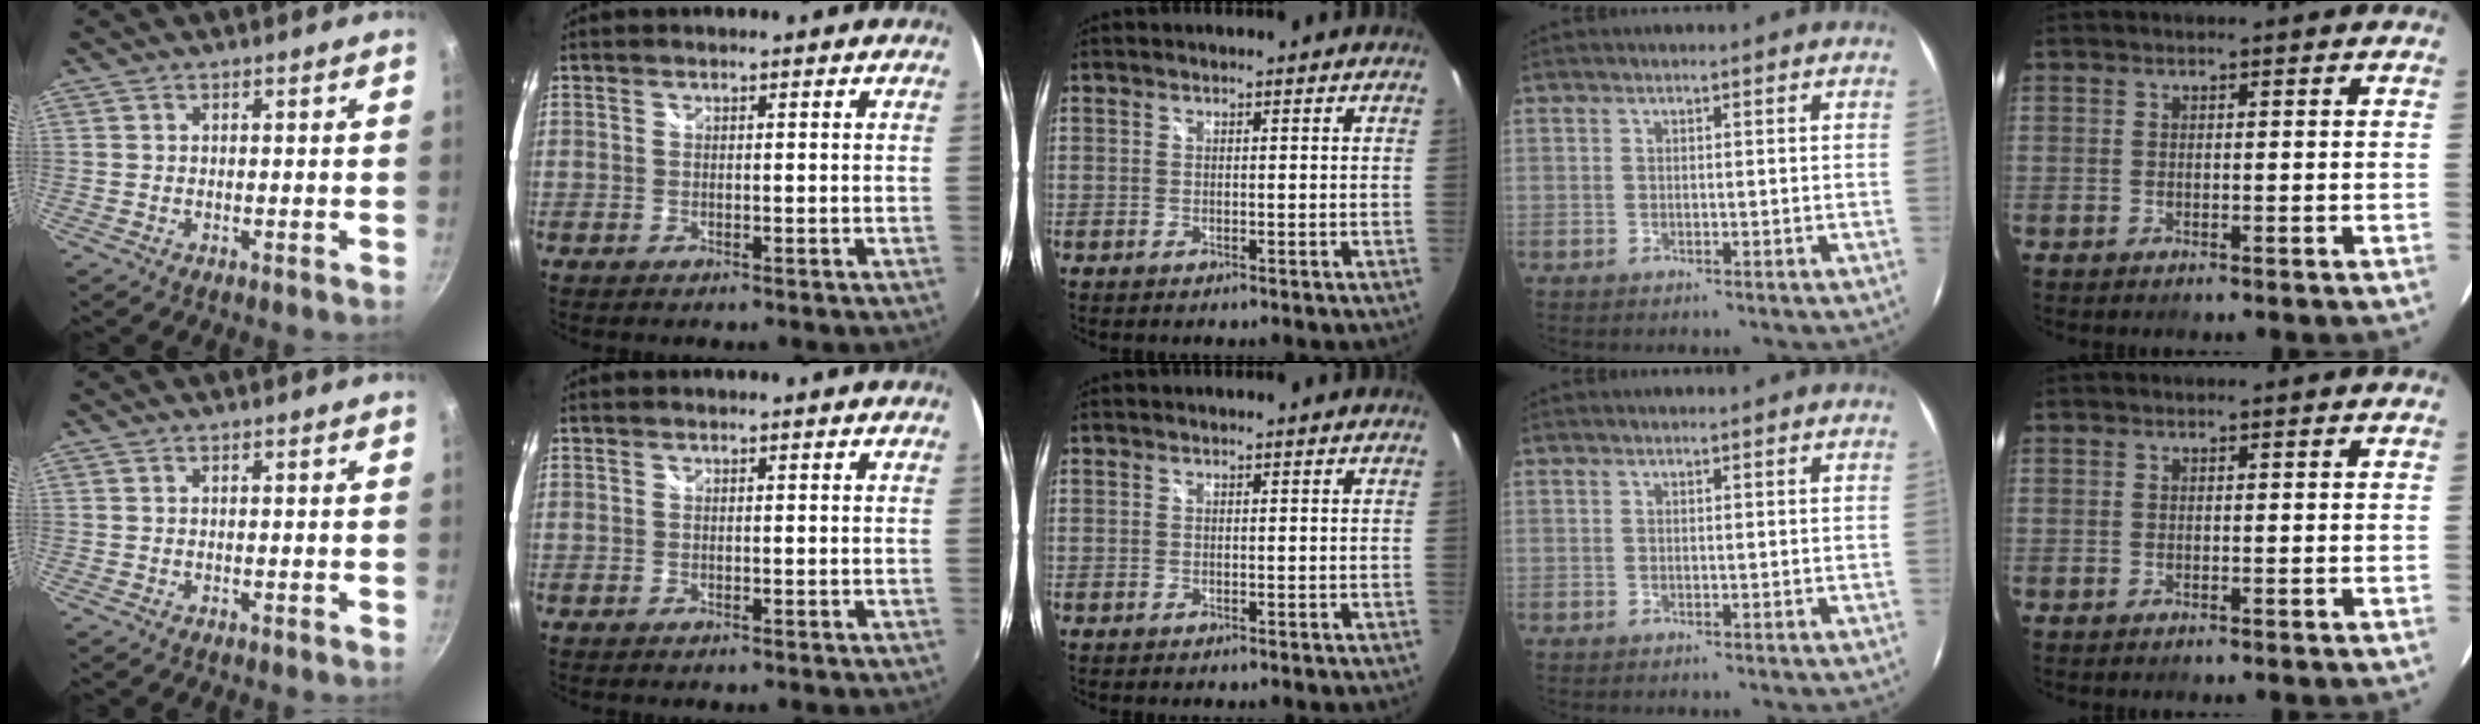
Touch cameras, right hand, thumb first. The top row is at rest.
{}